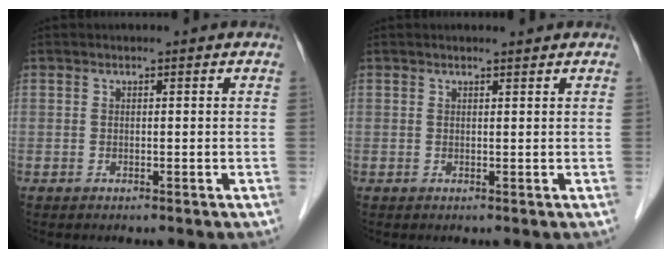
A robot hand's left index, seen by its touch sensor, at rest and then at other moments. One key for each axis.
{"total": 1.0, "fx": 0.9, "fy": -0.1, "fz": 0.3, "tx": -0.007, "ty": 0.001, "tz": 0.017}